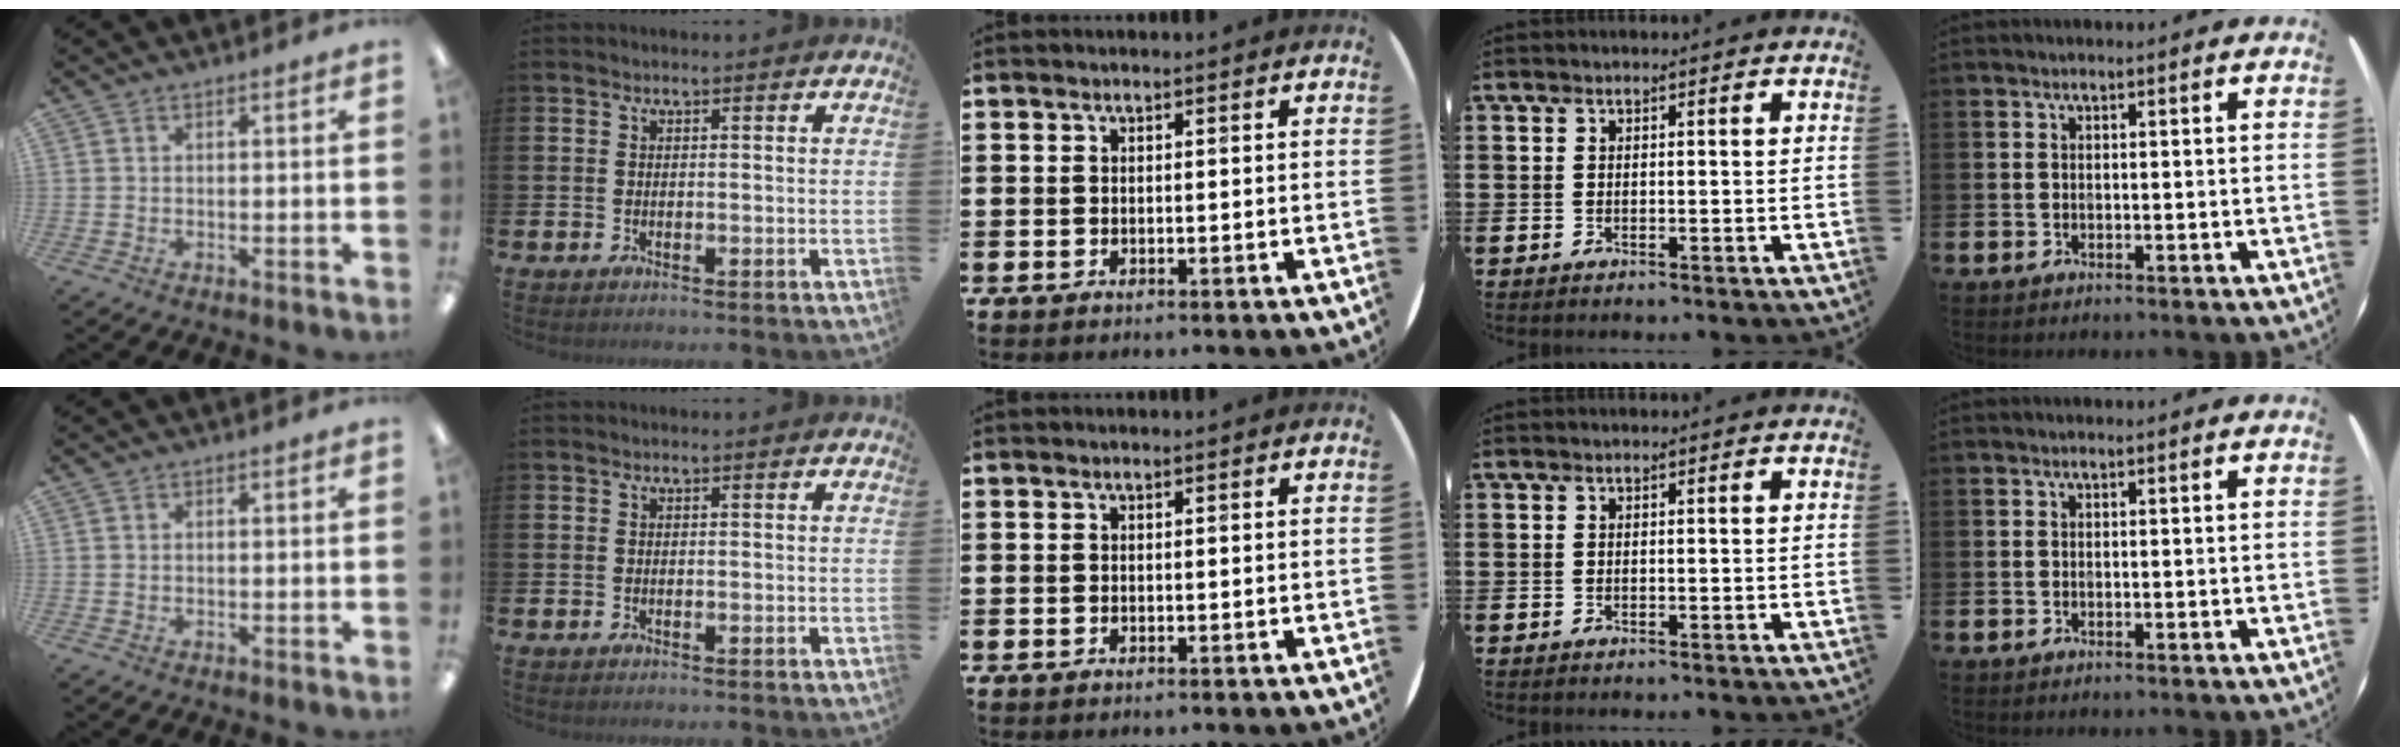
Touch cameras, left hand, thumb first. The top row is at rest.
{}